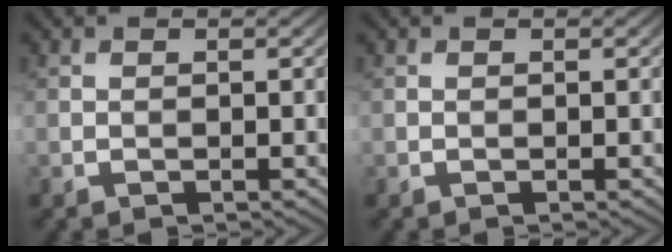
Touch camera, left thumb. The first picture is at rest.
{"total": 0.0}